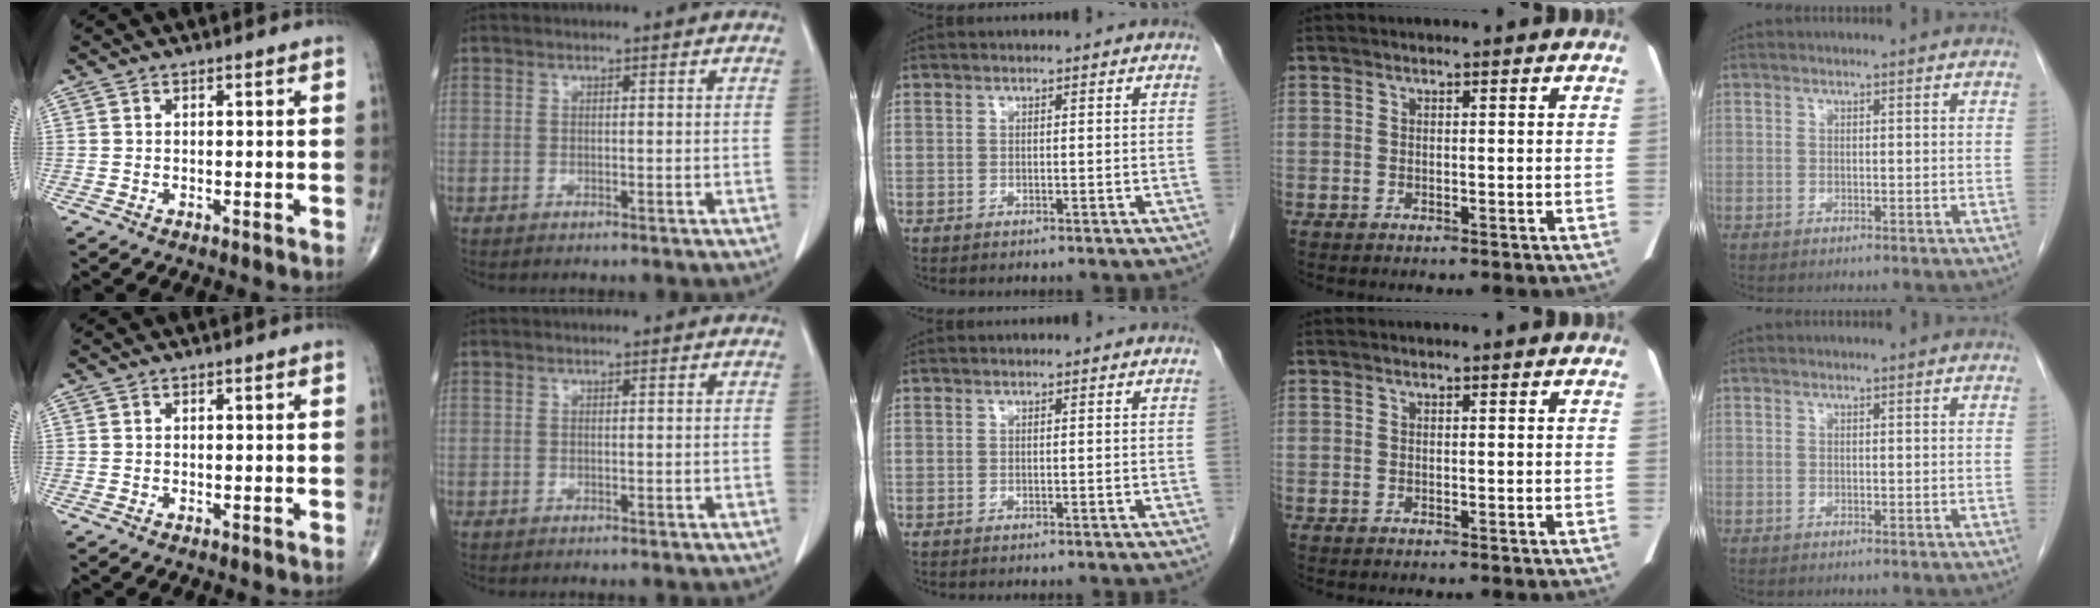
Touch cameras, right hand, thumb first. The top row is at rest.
{}